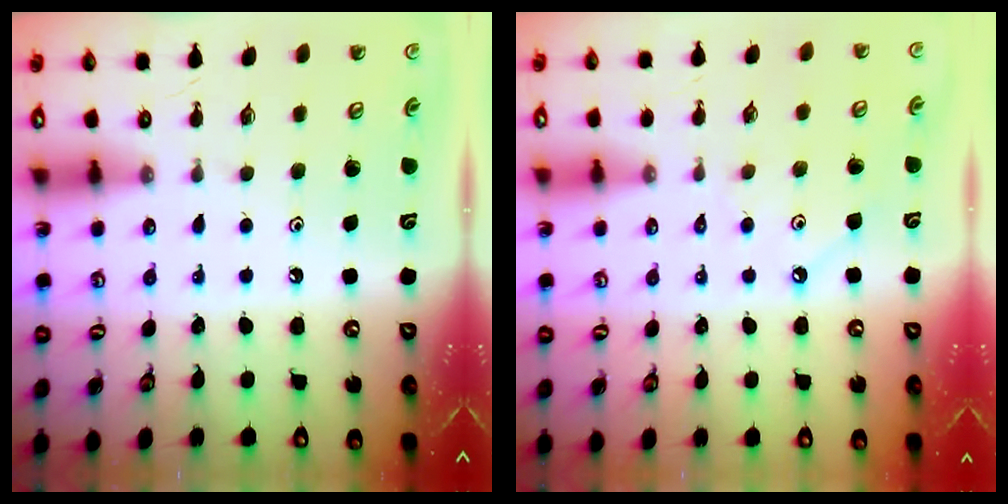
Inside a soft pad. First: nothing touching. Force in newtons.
{"total": 2.6, "press": 2.6, "slide": 0.4}